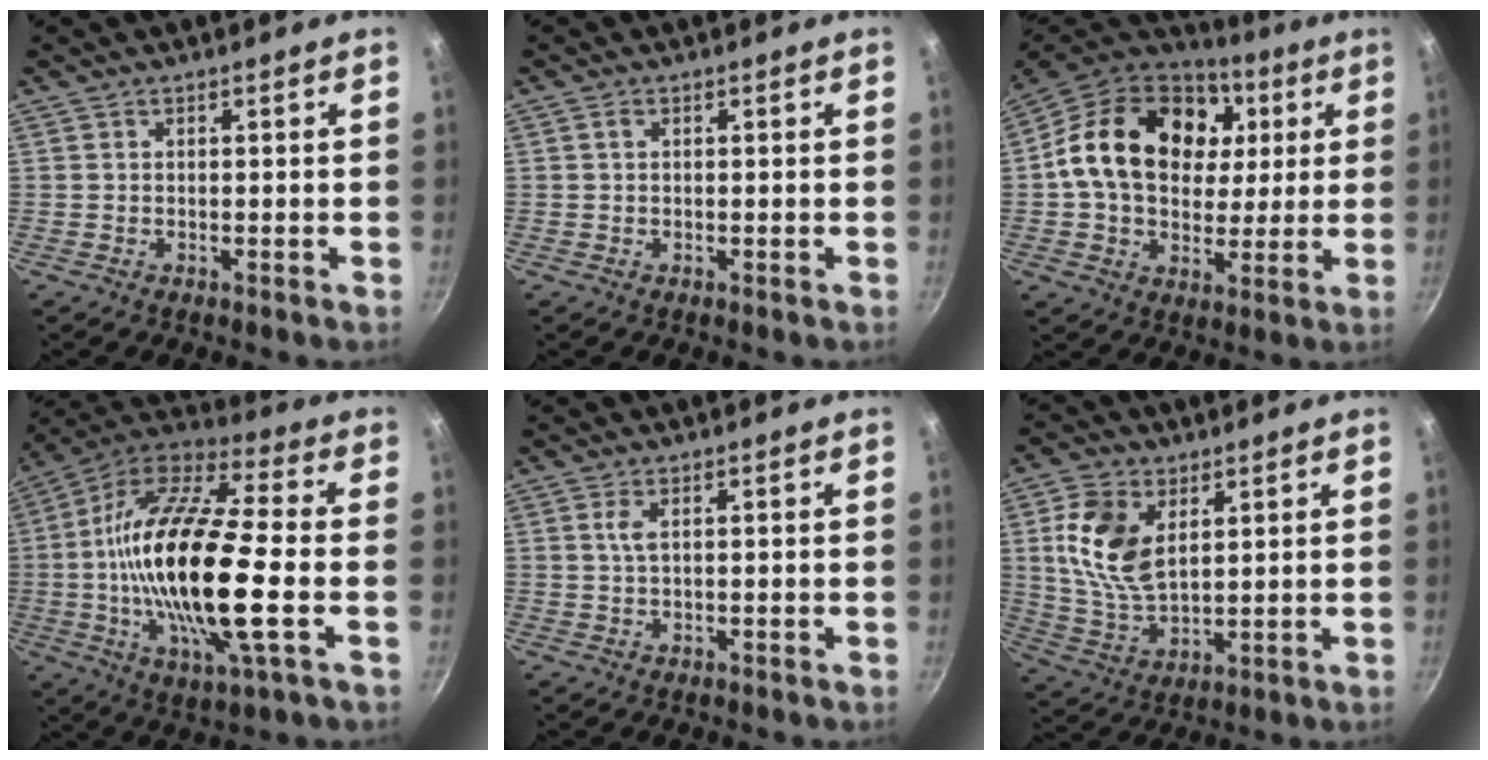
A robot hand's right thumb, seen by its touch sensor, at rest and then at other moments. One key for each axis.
{"total": 0.9, "fx": 0.2, "fy": 0.6, "fz": 0.6, "tx": -0.011, "ty": 0.003, "tz": 0.003}
{"total": 23.9, "fx": 5.4, "fy": 17.3, "fz": 15.5, "tx": -0.254, "ty": 0.010, "tz": 0.082}
{"total": 25.4, "fx": -2.6, "fy": 7.6, "fz": 24.2, "tx": -0.468, "ty": 0.016, "tz": -0.066}
{"total": 1.8, "fx": 0.5, "fy": 0.6, "fz": 1.7, "tx": -0.037, "ty": -0.002, "tz": 0.014}
{"total": 12.3, "fx": 3.8, "fy": 7.4, "fz": 9.1, "tx": -0.172, "ty": -0.019, "tz": 0.080}